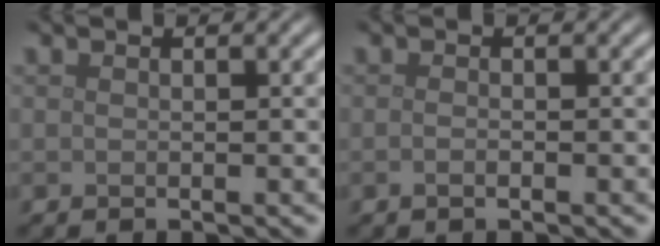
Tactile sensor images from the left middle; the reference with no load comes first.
{"total": 0.7, "force": [-0.3, 0.2, 0.6], "torque": [-0.011, -0.002, -0.006]}